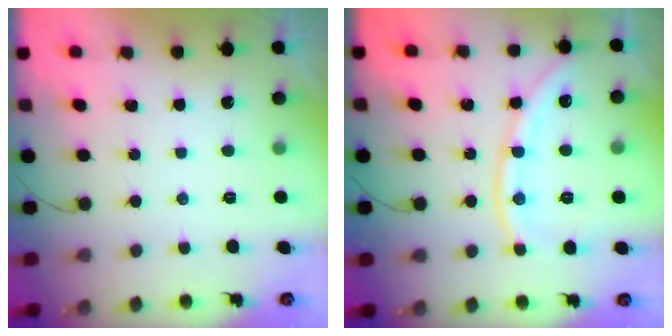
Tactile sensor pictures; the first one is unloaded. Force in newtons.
{"total": 11.4, "press": 11.3, "slide": 1.6}